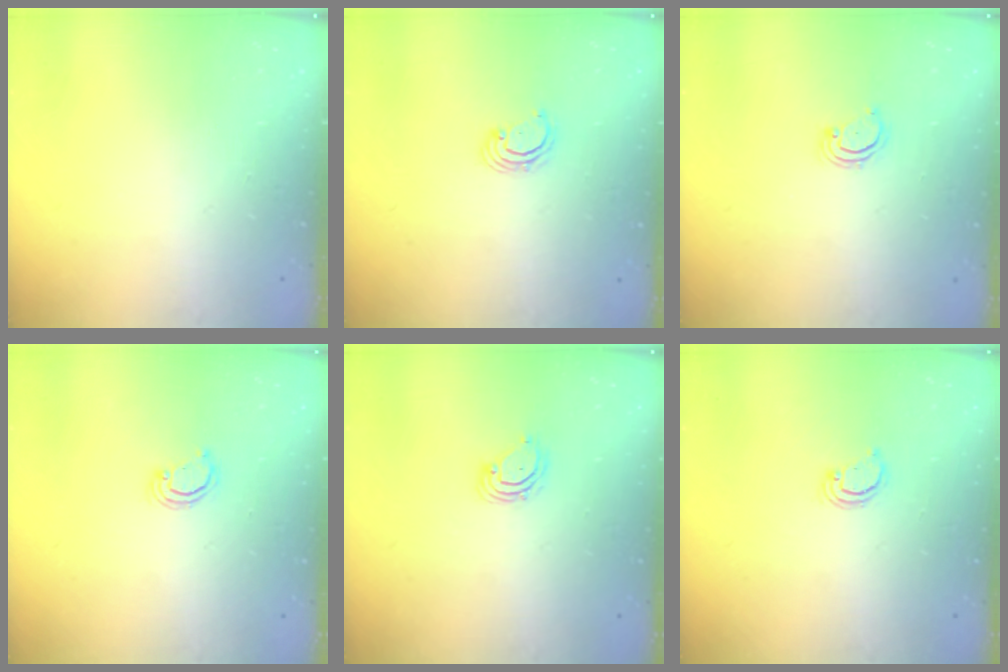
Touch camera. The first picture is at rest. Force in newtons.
{"total": 2.3, "press": 2.3, "slide": 0.1}
{"total": 2.5, "press": 2.5, "slide": 0.3}
{"total": 2.0, "press": 2.0, "slide": 0.2}
{"total": 4.7, "press": 4.7, "slide": 0.6}
{"total": 2.6, "press": 2.6, "slide": 0.2}